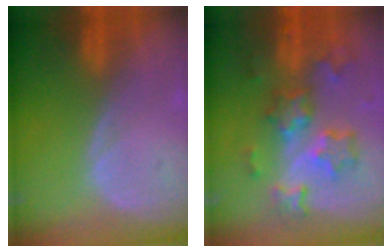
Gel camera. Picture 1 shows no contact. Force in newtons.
{"total": 8.9, "press": 7.9, "slide": 4.2}